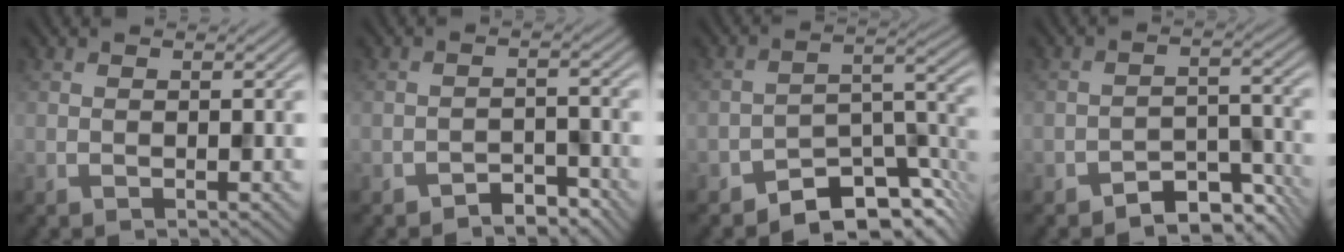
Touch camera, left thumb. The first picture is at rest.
{"total": 2.9, "force": [-2.5, 1.0, 1.0], "torque": [-0.012, 0.006, -0.045]}
{"total": 8.9, "force": [-7.1, 3.3, 4.1], "torque": [-0.042, 0.002, -0.135]}
{"total": 5.3, "force": [-4.2, 2.2, 2.4], "torque": [-0.030, 0.000, -0.070]}